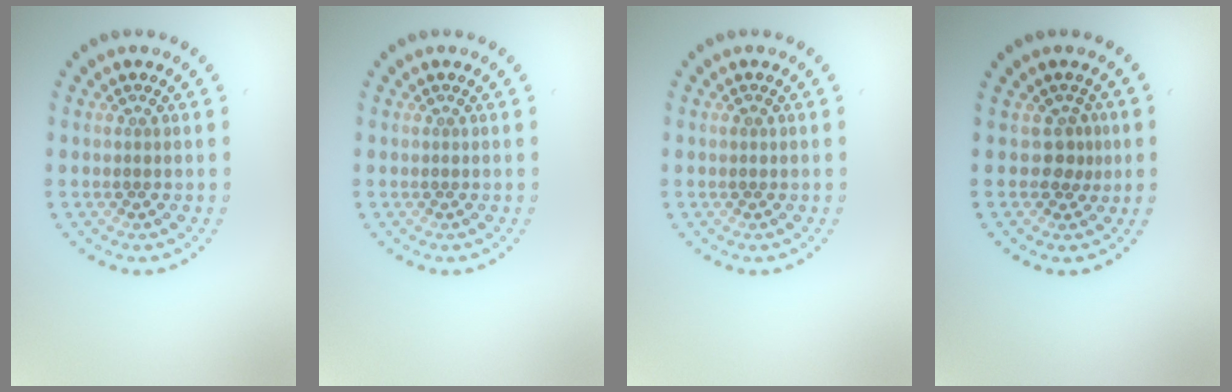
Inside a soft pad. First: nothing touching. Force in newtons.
{"total": 0.0}
{"total": 0.5, "press": 0.5, "slide": 0.1}
{"total": 1.7, "press": 1.2, "slide": 1.2}